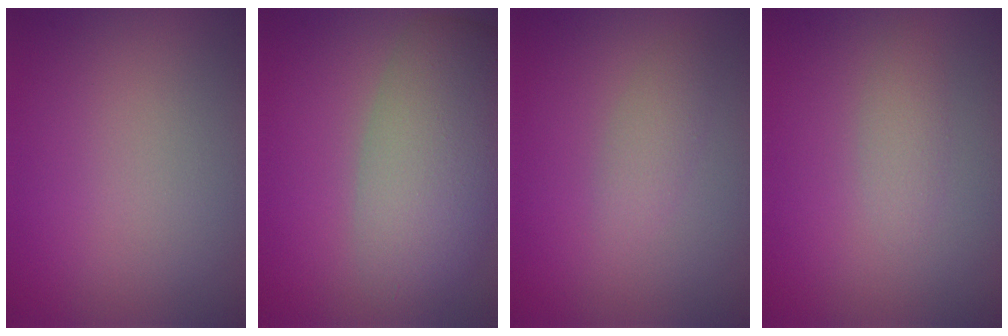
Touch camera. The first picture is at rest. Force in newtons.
{"total": 7.6, "press": 7.6, "slide": 0.3}
{"total": 1.5, "press": 1.5, "slide": 0.1}
{"total": 1.3, "press": 1.3, "slide": 0.0}